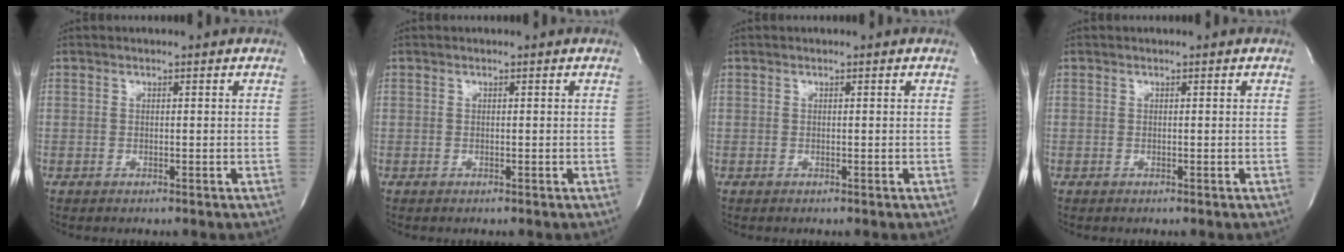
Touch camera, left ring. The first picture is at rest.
{"total": 0.0}
{"total": 0.0}
{"total": 0.0}